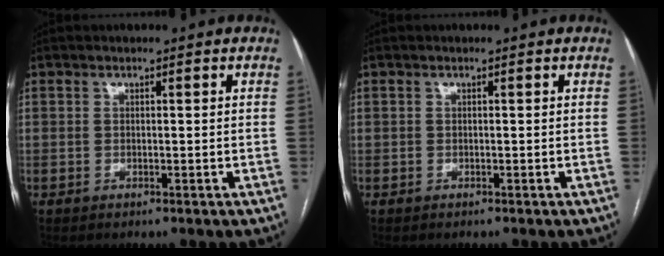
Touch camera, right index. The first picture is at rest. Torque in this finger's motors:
{"motor_torque": [-0.12, -0.03, 0.05, 0.00]}